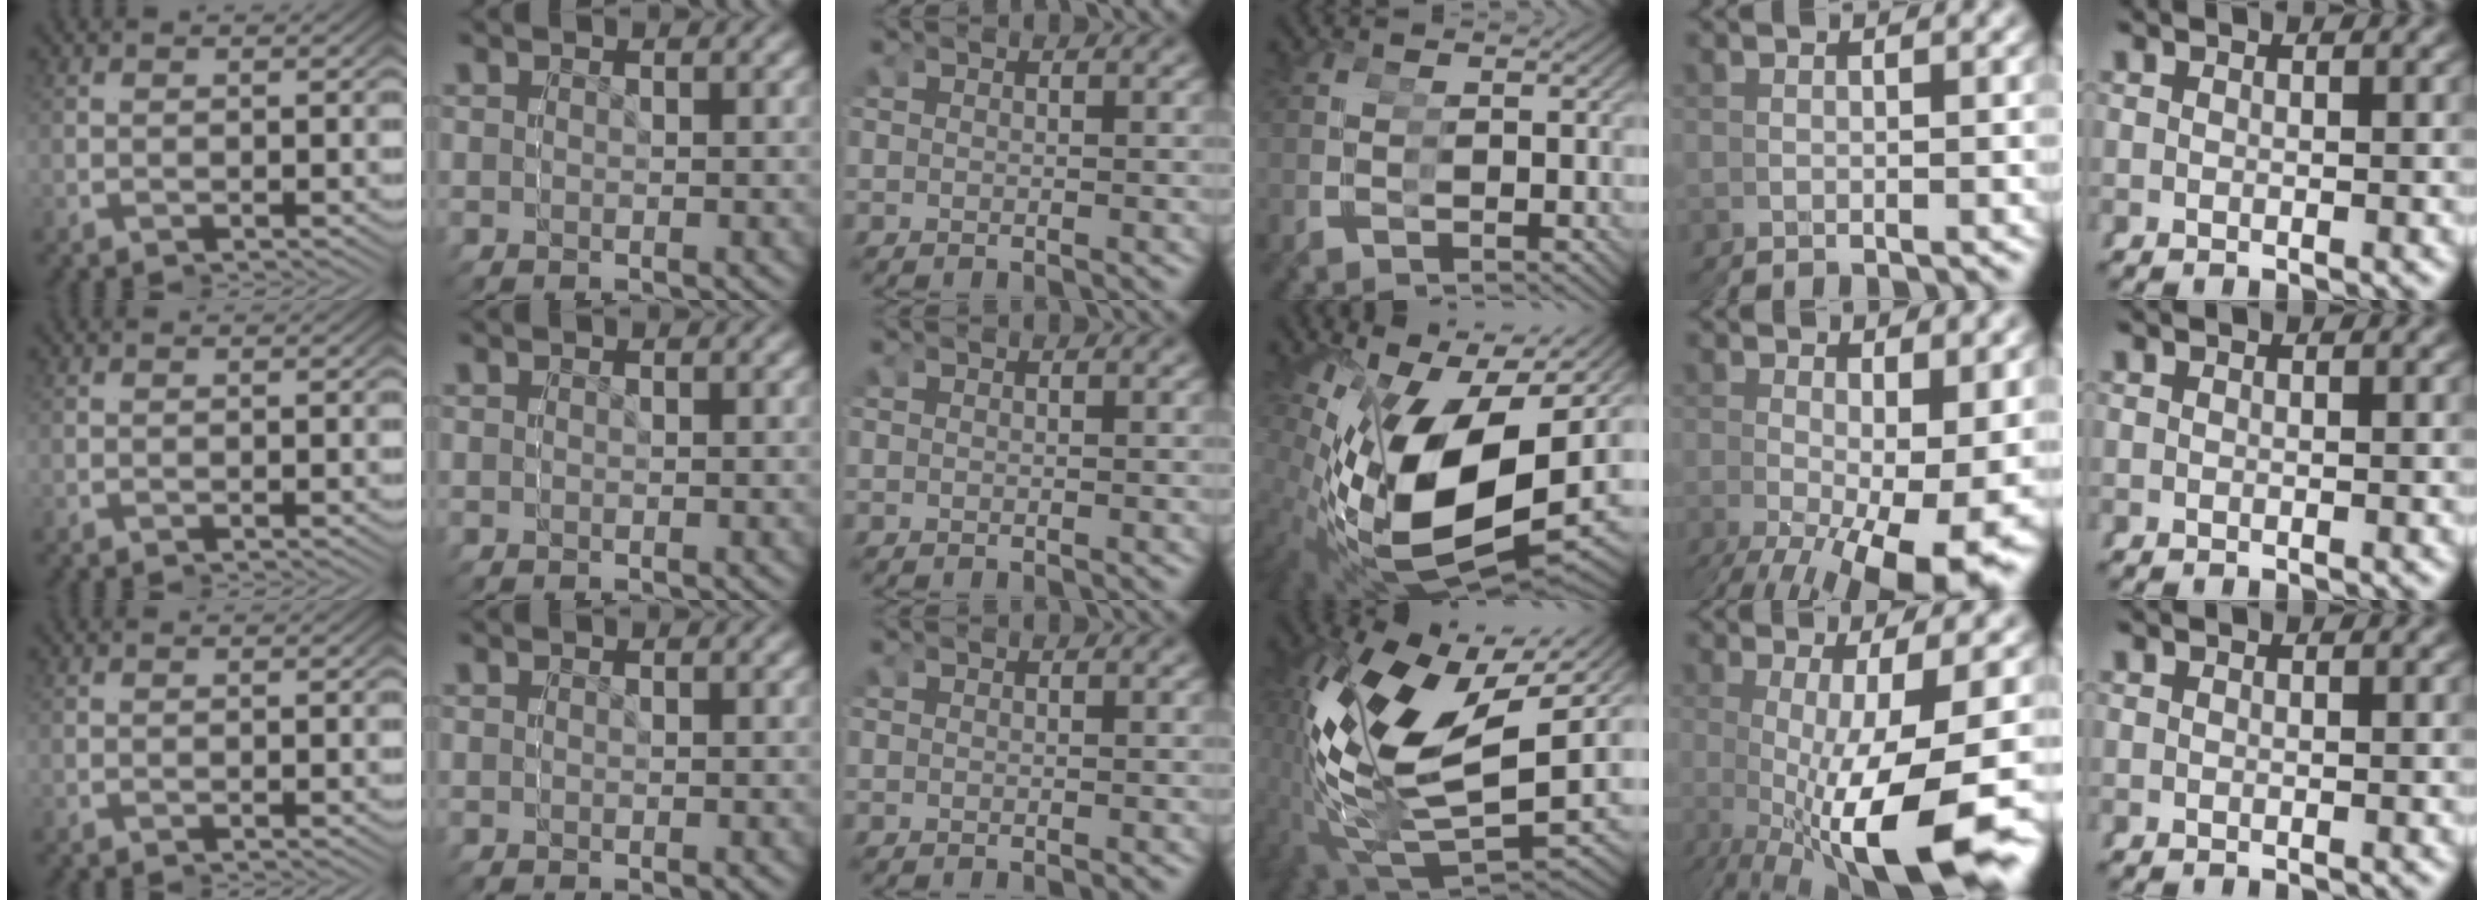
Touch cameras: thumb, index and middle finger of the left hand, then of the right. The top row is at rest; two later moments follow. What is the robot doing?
{"motion": "grasp_and_lifting", "object": "glue stick"}